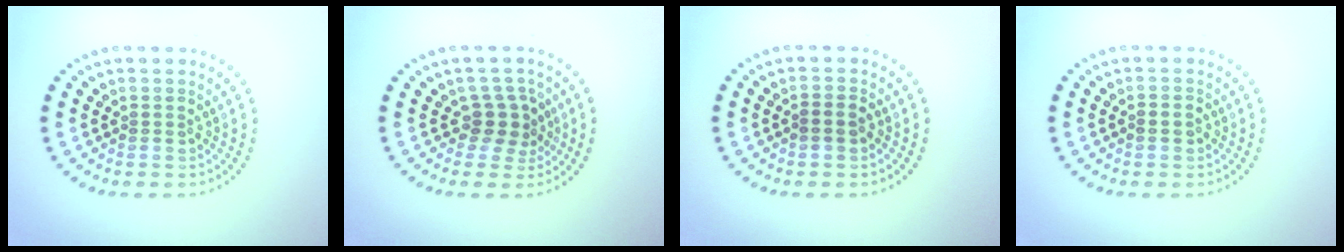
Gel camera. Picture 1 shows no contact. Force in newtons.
{"total": 2.5, "press": 2.0, "slide": 1.6}
{"total": 1.3, "press": 1.2, "slide": 0.5}
{"total": 1.0, "press": 1.0, "slide": 0.4}